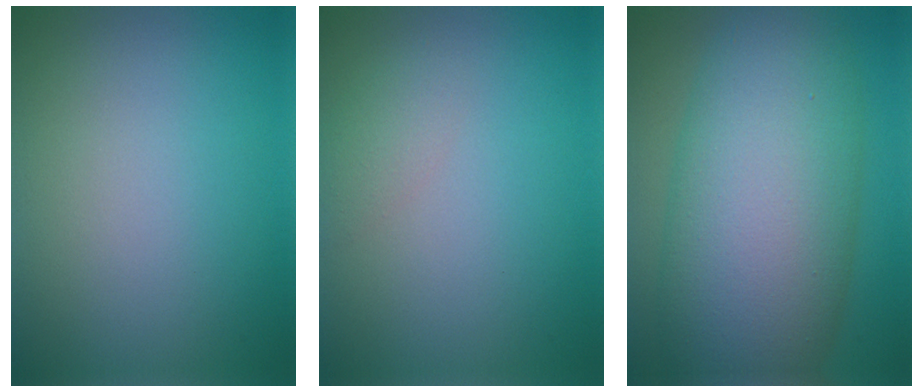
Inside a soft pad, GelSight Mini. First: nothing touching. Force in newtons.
{"total": 1.5, "press": 1.5, "slide": 0.1}
{"total": 13.7, "press": 13.7, "slide": 0.5}